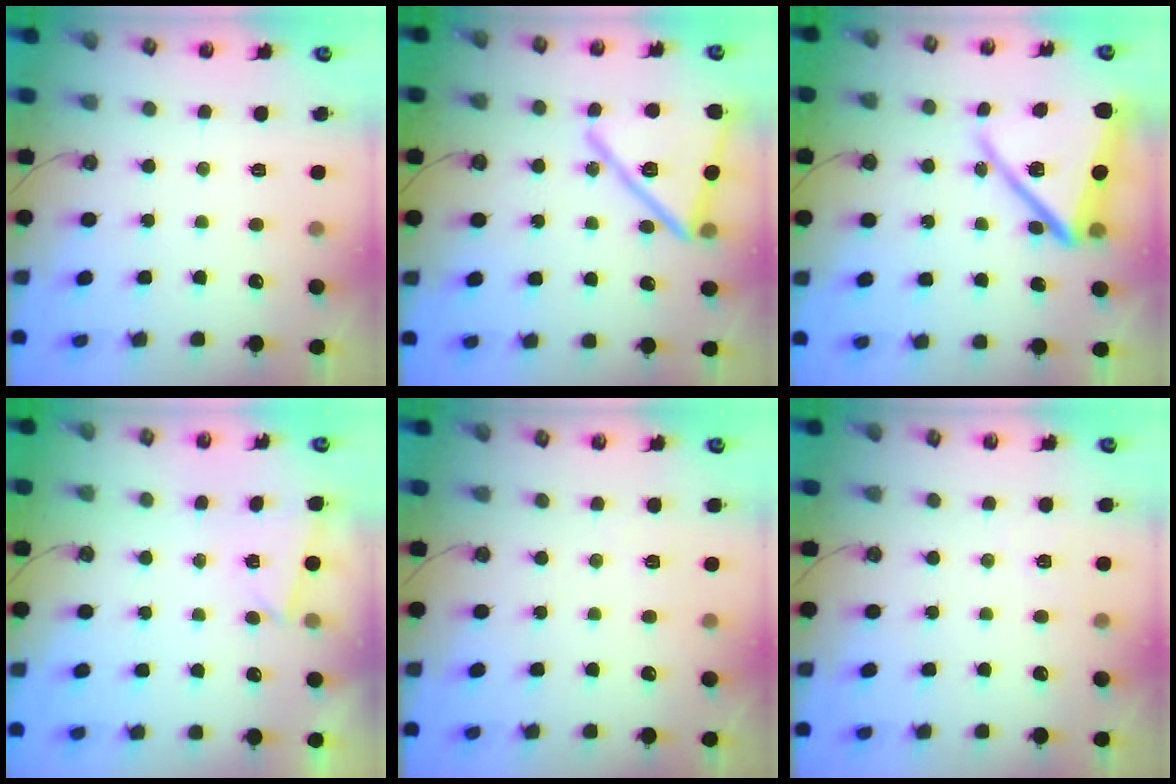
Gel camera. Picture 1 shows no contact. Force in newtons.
{"total": 20.6, "press": 20.5, "slide": 1.2}
{"total": 19.4, "press": 19.4, "slide": 1.6}
{"total": 1.6, "press": 0.8, "slide": 1.4}
{"total": 1.9, "press": 1.9, "slide": 0.4}
{"total": 3.0, "press": 2.4, "slide": 1.8}